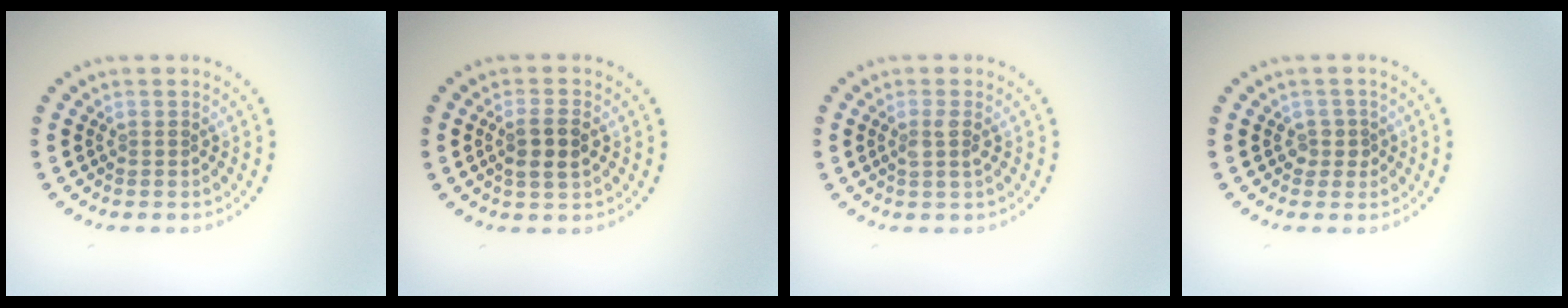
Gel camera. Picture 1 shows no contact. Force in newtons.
{"total": 2.7, "press": 2.6, "slide": 0.9}
{"total": 1.5, "press": 1.3, "slide": 0.9}
{"total": 1.4, "press": 1.1, "slide": 0.8}